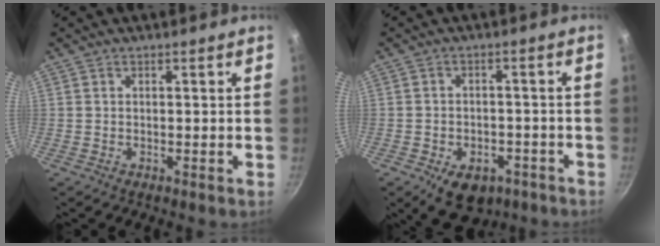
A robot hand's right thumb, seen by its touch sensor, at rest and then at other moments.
{"total": 9.0, "force": [-5.0, 5.8, 4.8], "torque": [-0.052, 0.022, -0.066]}